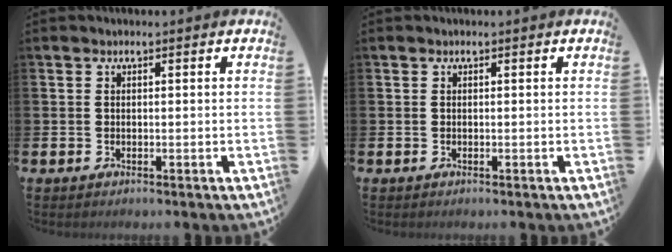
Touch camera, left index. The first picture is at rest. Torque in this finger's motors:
{"motor_torque": [0.00, 0.00, 0.00, -0.01]}